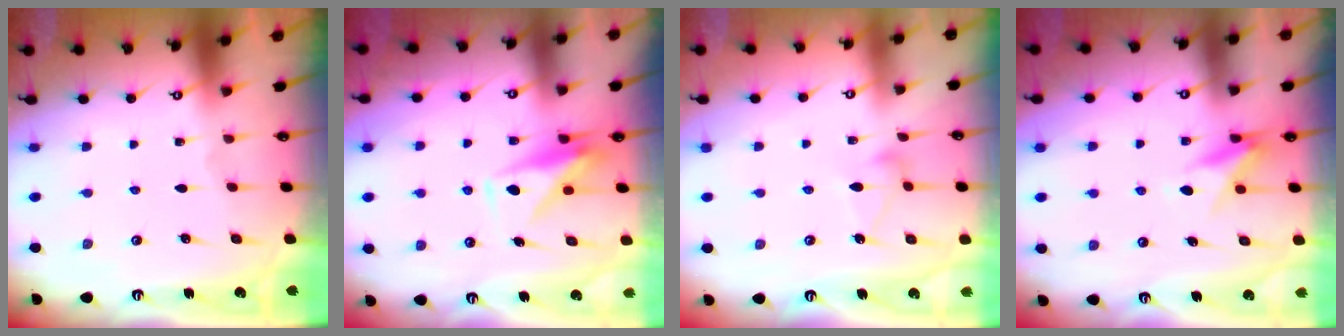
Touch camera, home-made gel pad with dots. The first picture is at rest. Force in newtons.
{"total": 7.7, "press": 7.7, "slide": 0.2}
{"total": 6.7, "press": 6.7, "slide": 0.4}
{"total": 9.3, "press": 9.3, "slide": 0.7}